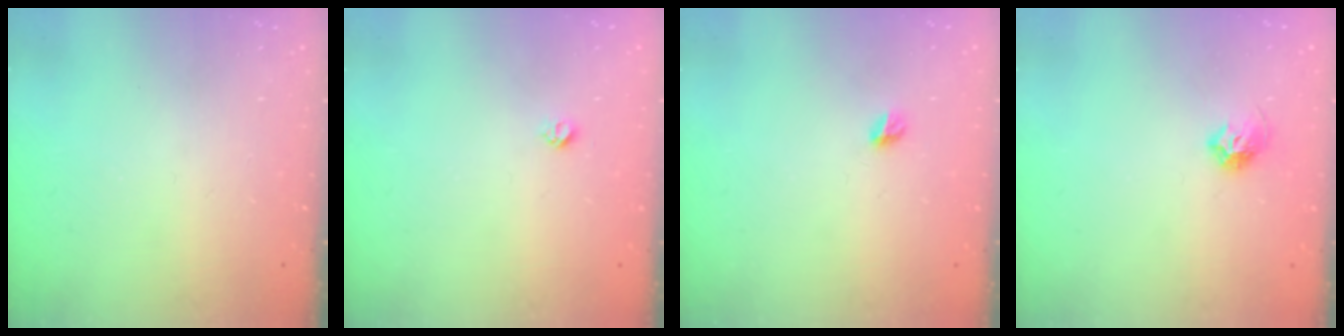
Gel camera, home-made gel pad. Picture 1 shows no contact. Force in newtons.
{"total": 3.3, "press": 3.3, "slide": 0.5}
{"total": 4.9, "press": 4.9, "slide": 0.5}
{"total": 7.0, "press": 6.9, "slide": 0.8}